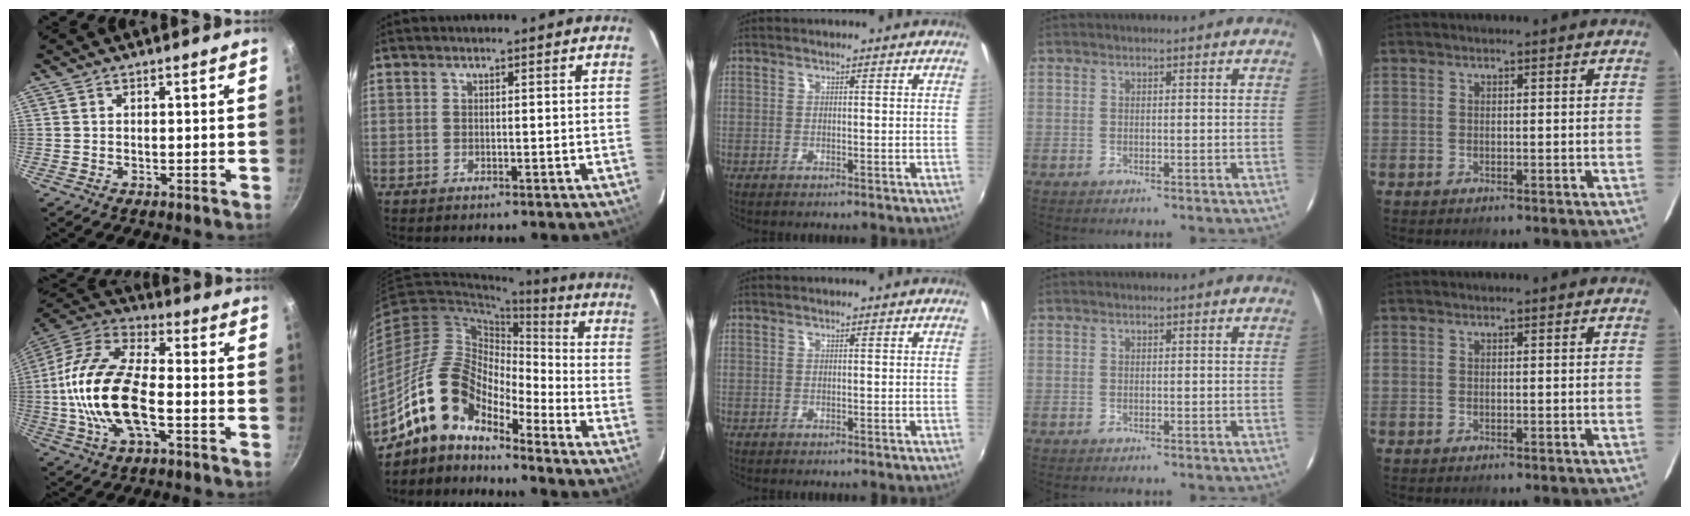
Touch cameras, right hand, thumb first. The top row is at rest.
{"thumb": {"total": 19.5, "force": [-3.5, 9.2, 16.9], "torque": [-0.325, 0.035, -0.081]}, "index": {"total": 13.3, "force": [-10.6, 5.2, 6.2], "torque": [-0.109, 0.018, -0.210]}}